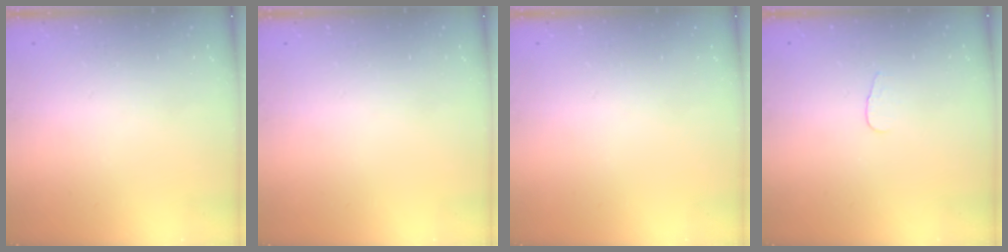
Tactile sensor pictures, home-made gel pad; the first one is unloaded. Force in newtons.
{"total": 0.0}
{"total": 0.0}
{"total": 2.8, "press": 2.8, "slide": 0.3}